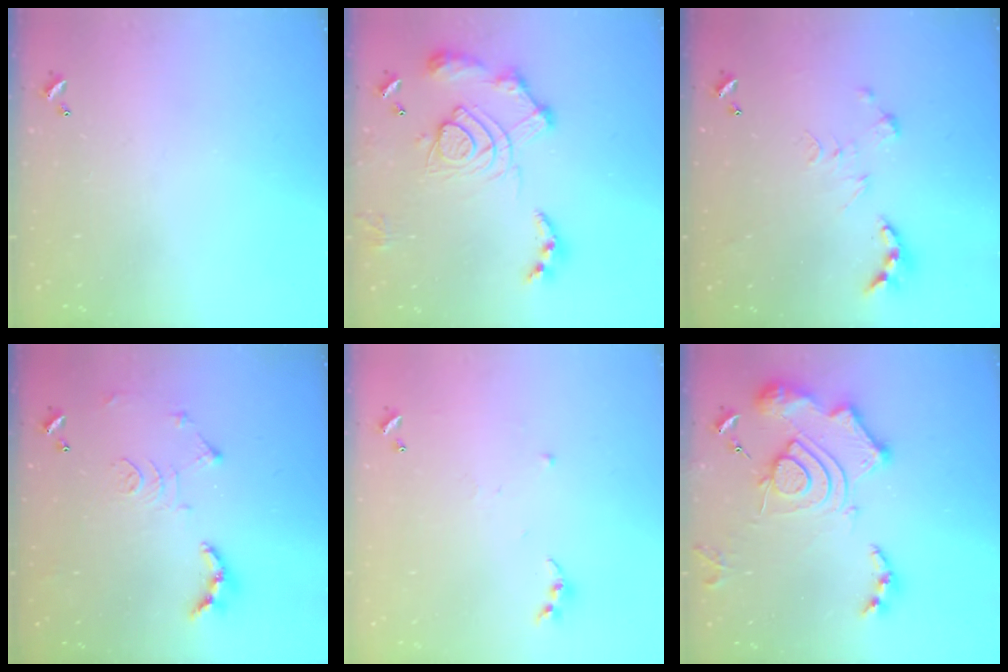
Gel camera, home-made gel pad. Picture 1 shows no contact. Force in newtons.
{"total": 17.1, "press": 17.0, "slide": 1.6}
{"total": 0.0}
{"total": 12.0, "press": 11.9, "slide": 1.3}
{"total": 4.8, "press": 4.7, "slide": 0.5}
{"total": 18.3, "press": 18.2, "slide": 1.7}